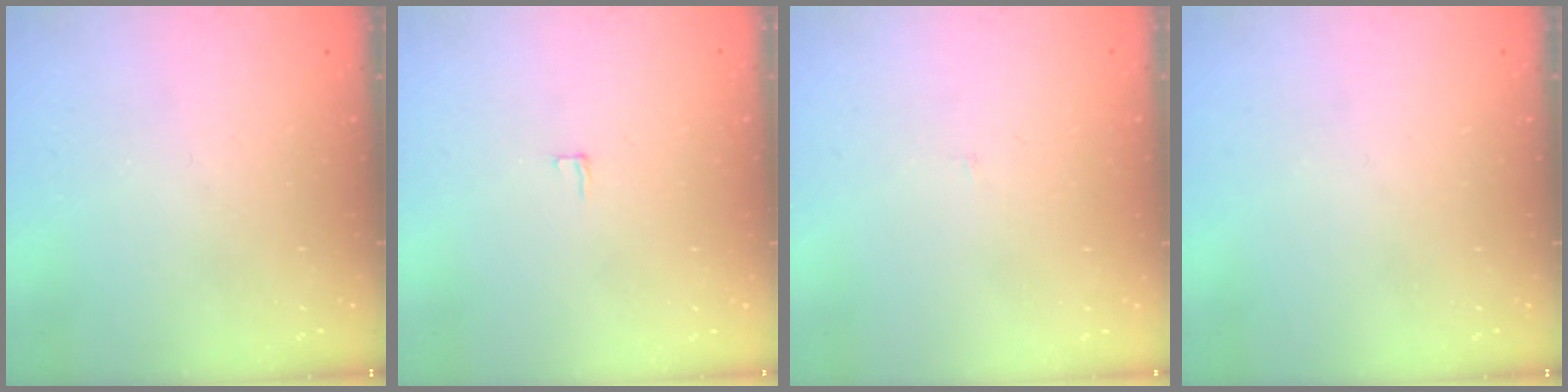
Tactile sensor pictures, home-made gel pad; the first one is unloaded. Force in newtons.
{"total": 2.0, "press": 2.0, "slide": 0.2}
{"total": 2.0, "press": 2.0, "slide": 0.1}
{"total": 0.0}